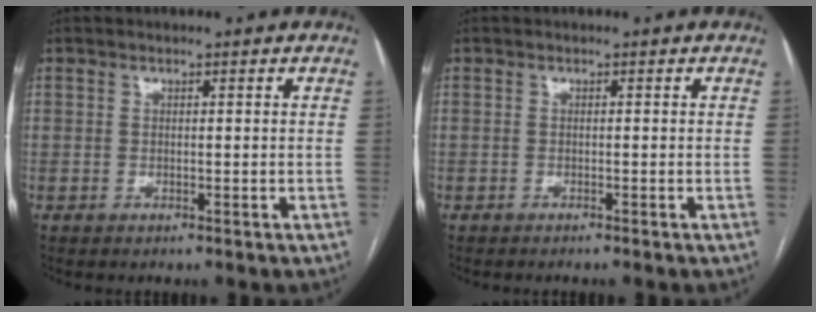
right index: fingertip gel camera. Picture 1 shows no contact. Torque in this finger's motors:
{"motor_torque": [-0.06, -0.01, 0.07, 0.01]}